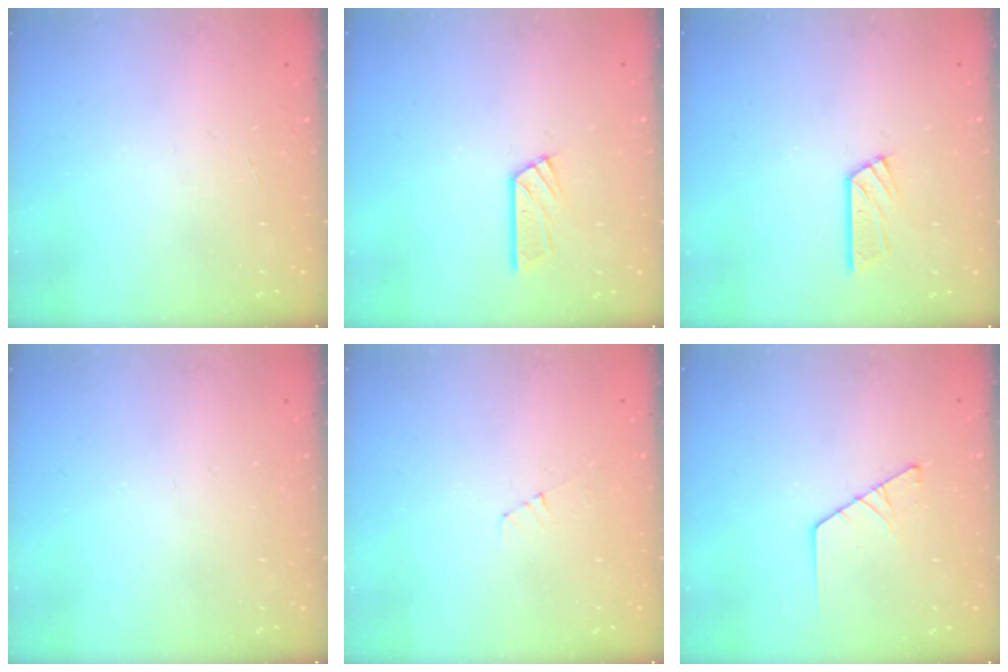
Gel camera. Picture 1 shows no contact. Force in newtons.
{"total": 6.9, "press": 6.9, "slide": 0.6}
{"total": 6.9, "press": 6.9, "slide": 0.6}
{"total": 0.0}
{"total": 3.8, "press": 3.8, "slide": 0.3}
{"total": 2.5, "press": 2.5, "slide": 0.3}